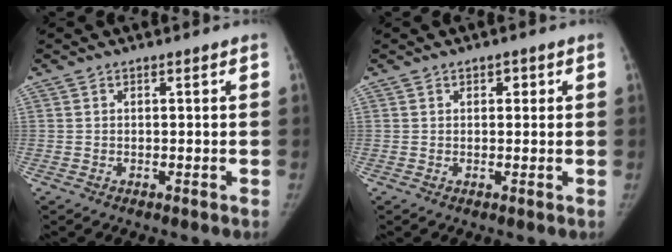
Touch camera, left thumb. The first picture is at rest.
{"total": 1.6, "force": [0.7, 1.2, 0.9], "torque": [-0.002, 0.000, 0.006]}